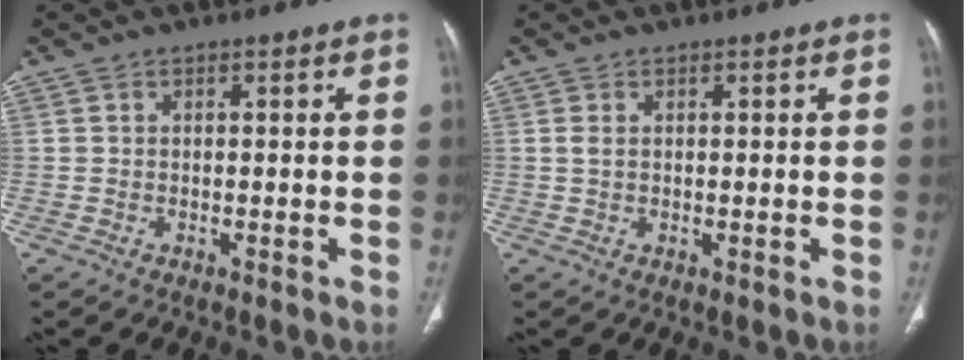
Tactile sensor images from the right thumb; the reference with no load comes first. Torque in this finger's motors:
{"motor_torque": [0.12, 0.78, -0.29, 0.17, 0.00]}